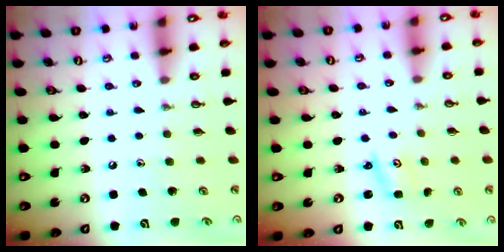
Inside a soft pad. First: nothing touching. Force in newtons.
{"total": 2.2, "press": 2.2, "slide": 0.3}